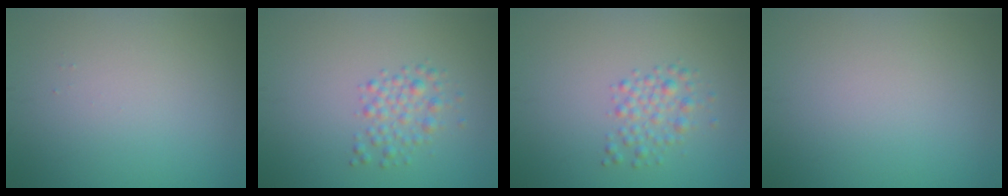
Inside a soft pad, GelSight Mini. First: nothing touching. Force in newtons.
{"total": 2.2, "press": 2.2, "slide": 0.1}
{"total": 2.2, "press": 2.2, "slide": 0.1}
{"total": 0.0}